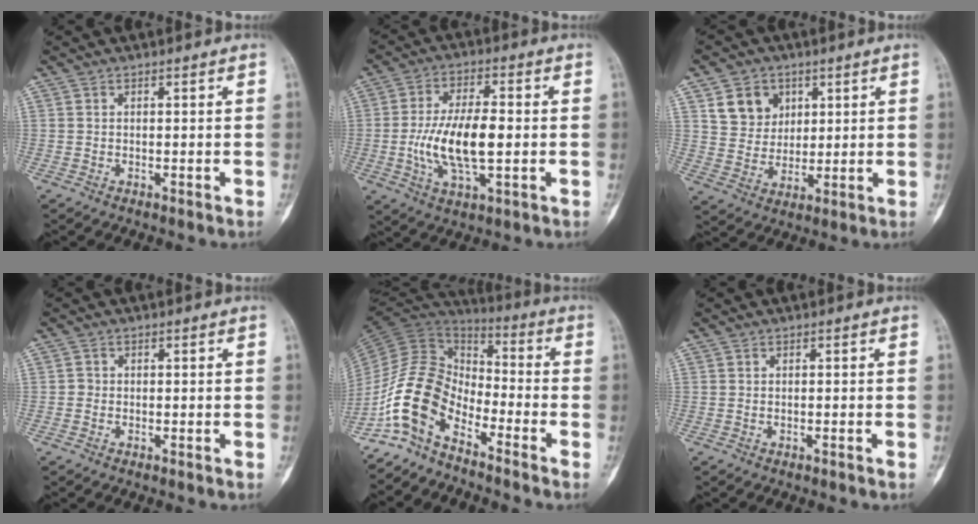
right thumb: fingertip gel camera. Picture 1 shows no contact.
{"total": 12.9, "force": [-1.2, 5.3, 11.7], "torque": [-0.225, 0.004, -0.021]}
{"total": 8.6, "force": [3.8, 7.1, 3.1], "torque": [-0.020, -0.018, 0.072]}
{"total": 0.8, "force": [-0.2, 0.7, 0.2], "torque": [0.001, 0.003, -0.006]}
{"total": 12.9, "force": [-7.9, 6.9, 7.5], "torque": [-0.141, 0.082, -0.170]}
{"total": 0.0}